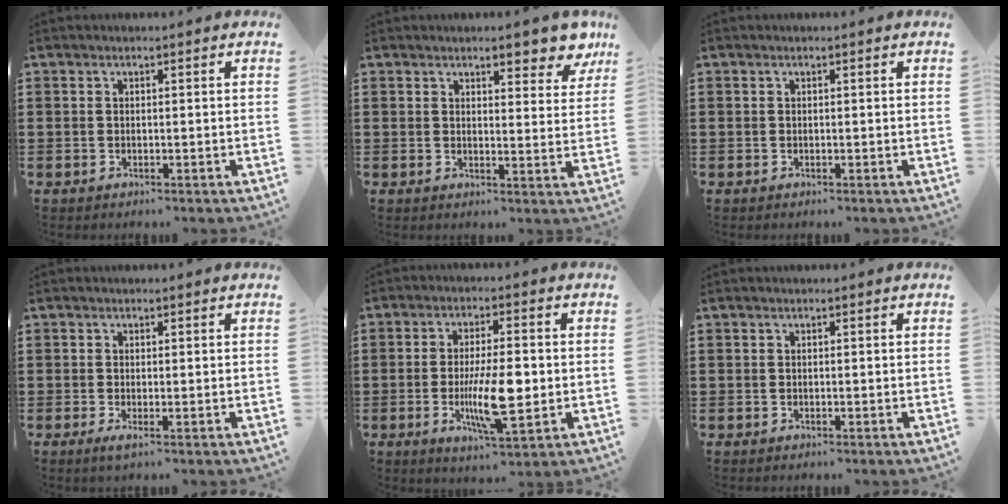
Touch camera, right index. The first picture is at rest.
{"total": 5.3, "force": [4.3, 1.7, 2.6], "torque": [-0.040, -0.011, 0.073]}
{"total": 0.0}
{"total": 1.1, "force": [-0.2, 0.1, 1.1], "torque": [-0.019, -0.005, -0.003]}
{"total": 10.1, "force": [-1.5, 2.8, 9.6], "torque": [-0.178, -0.017, -0.028]}
{"total": 0.0}